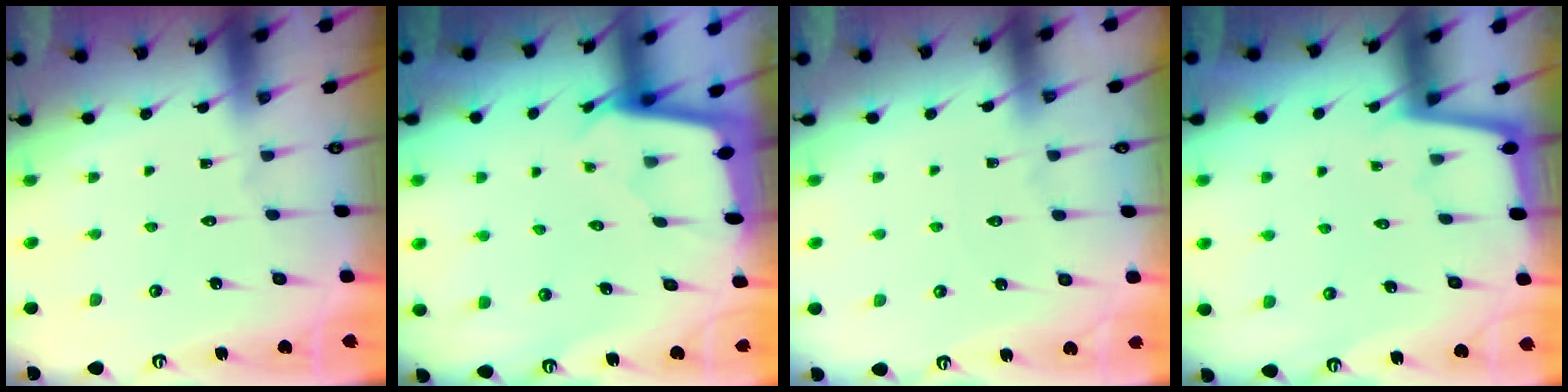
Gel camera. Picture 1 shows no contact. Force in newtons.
{"total": 1.9, "press": 1.9, "slide": 0.2}
{"total": 4.3, "press": 4.3, "slide": 0.5}
{"total": 1.7, "press": 1.7, "slide": 0.2}